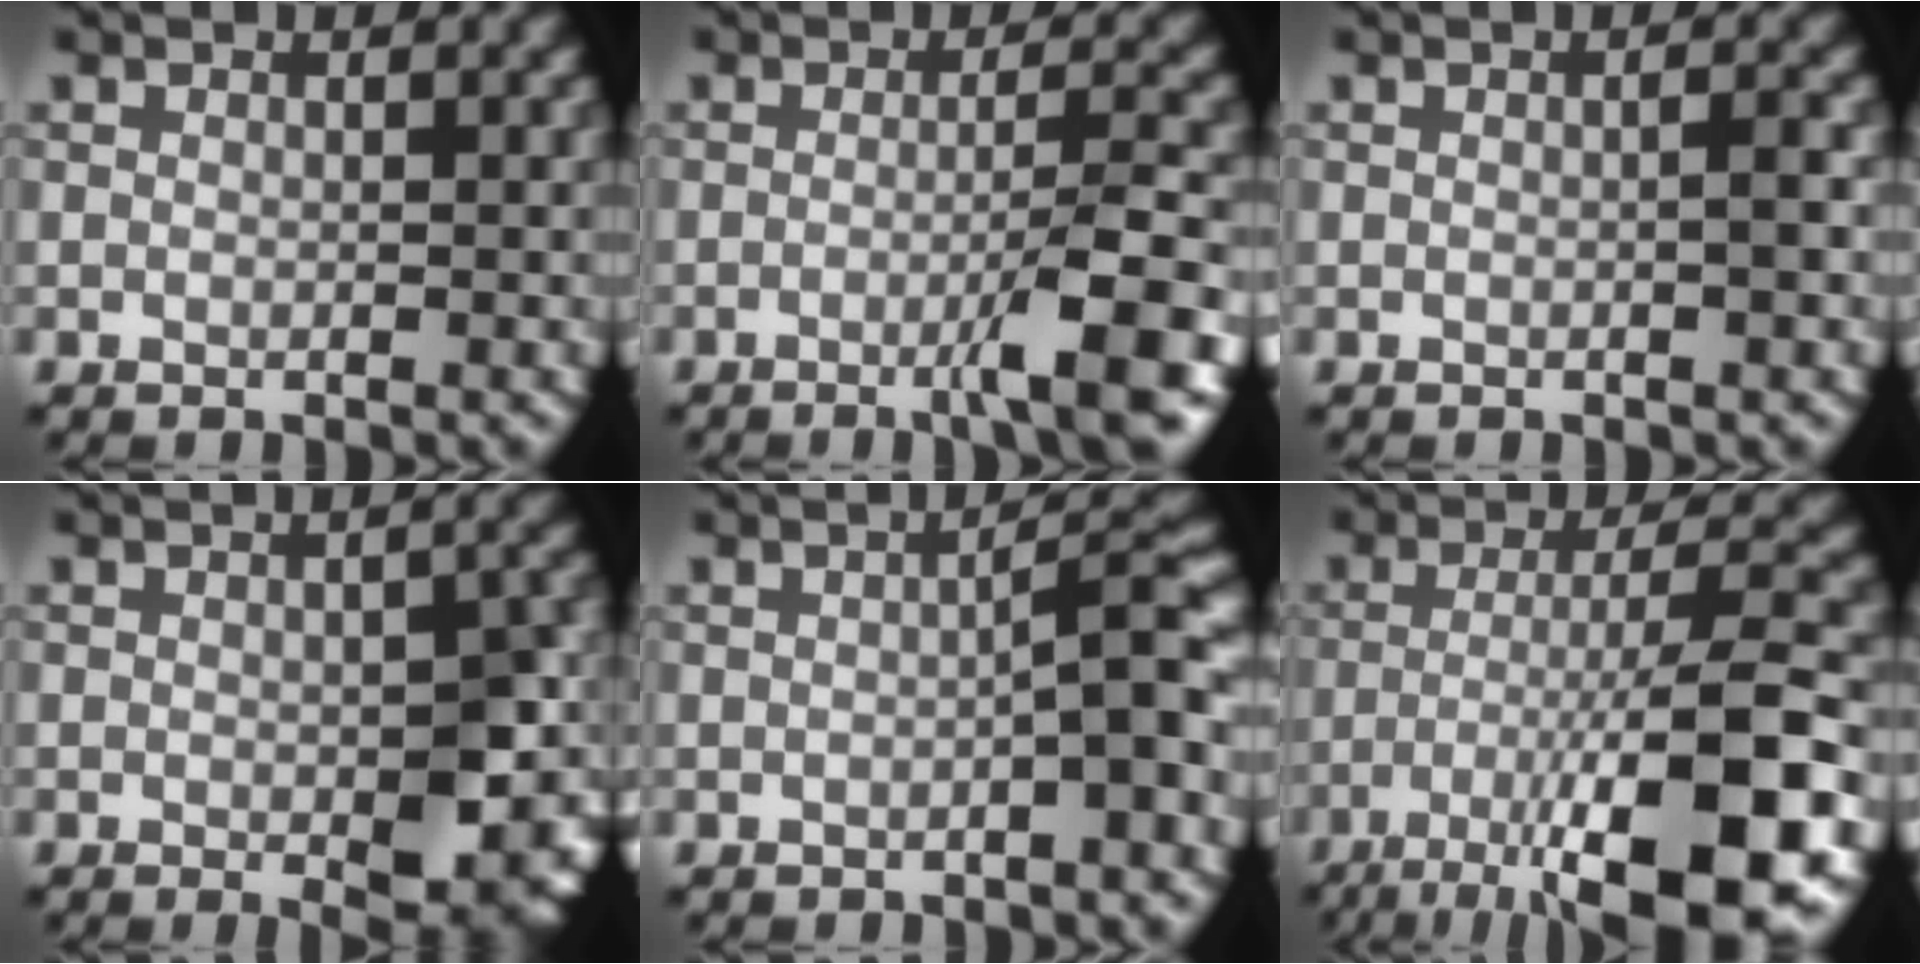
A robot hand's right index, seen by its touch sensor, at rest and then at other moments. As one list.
[{"total": 5.6, "force": [-2.2, 0.6, 5.1], "torque": [-0.072, 0.007, -0.045]}, {"total": 1.2, "force": [-0.2, 0.1, 1.1], "torque": [-0.017, 0.005, -0.004]}, {"total": 8.3, "force": [-1.8, 3.6, 7.2], "torque": [-0.091, -0.015, -0.016]}, {"total": 3.4, "force": [-0.9, 0.3, 3.3], "torque": [-0.049, 0.021, -0.017]}, {"total": 12.8, "force": [-6.1, 2.7, 11.0], "torque": [-0.170, 0.001, -0.101]}]